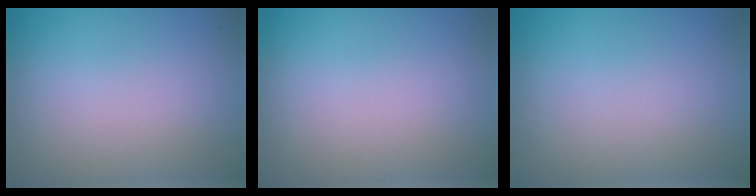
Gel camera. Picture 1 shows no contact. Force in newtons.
{"total": 0.0}
{"total": 0.0}